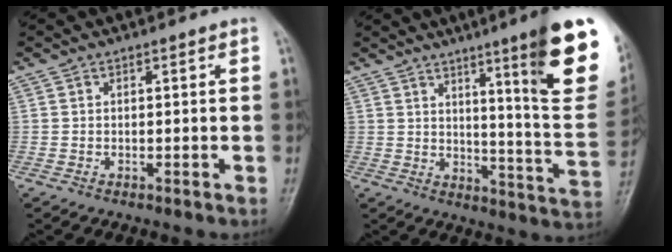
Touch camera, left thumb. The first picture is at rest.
{"total": 19.8, "force": [10.1, 1.9, 16.9], "torque": [-0.188, -0.062, 0.142]}